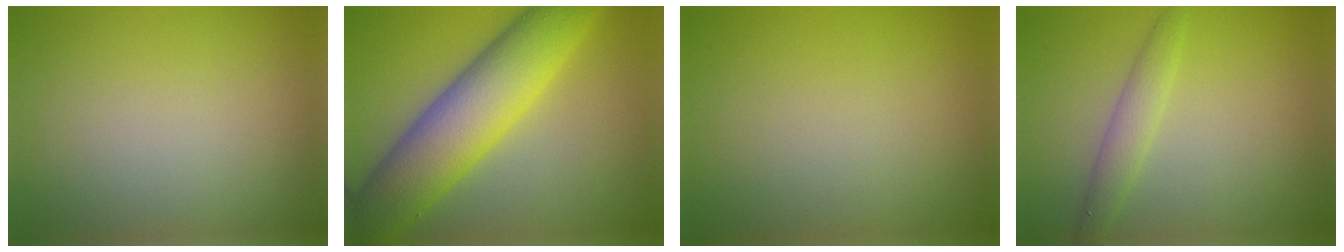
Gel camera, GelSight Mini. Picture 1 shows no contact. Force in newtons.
{"total": 10.2, "press": 10.2, "slide": 0.3}
{"total": 0.0}
{"total": 2.0, "press": 2.0, "slide": 0.0}